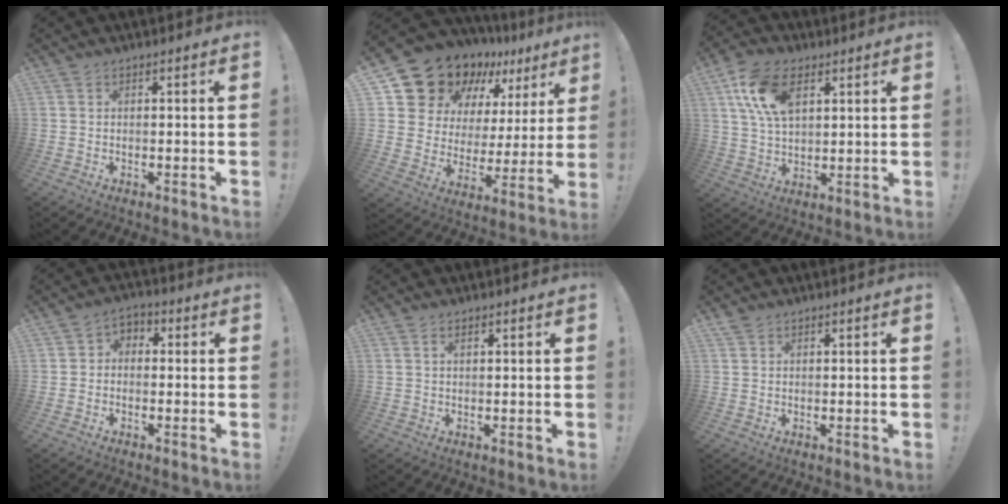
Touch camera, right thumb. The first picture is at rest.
{"total": 16.1, "force": [13.6, 7.7, 4.0], "torque": [-0.078, -0.110, 0.258]}
{"total": 14.3, "force": [5.8, 8.8, 9.6], "torque": [-0.165, -0.005, 0.110]}
{"total": 3.5, "force": [-1.6, 2.7, 1.5], "torque": [-0.025, 0.016, -0.028]}
{"total": 1.3, "force": [0.7, 0.5, 0.9], "torque": [-0.017, 0.001, 0.012]}
{"total": 1.2, "force": [0.9, 0.7, 0.2], "torque": [0.004, -0.005, 0.016]}